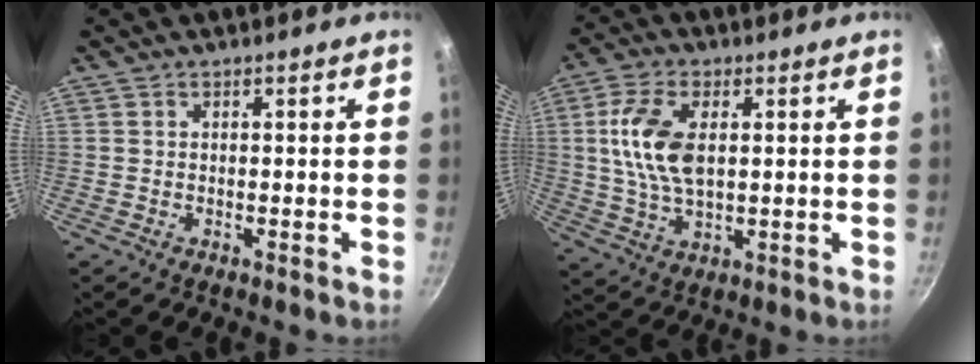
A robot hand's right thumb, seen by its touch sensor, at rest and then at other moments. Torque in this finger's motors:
{"motor_torque": [0.59, 0.93, 1.60, 0.03, 0.15]}